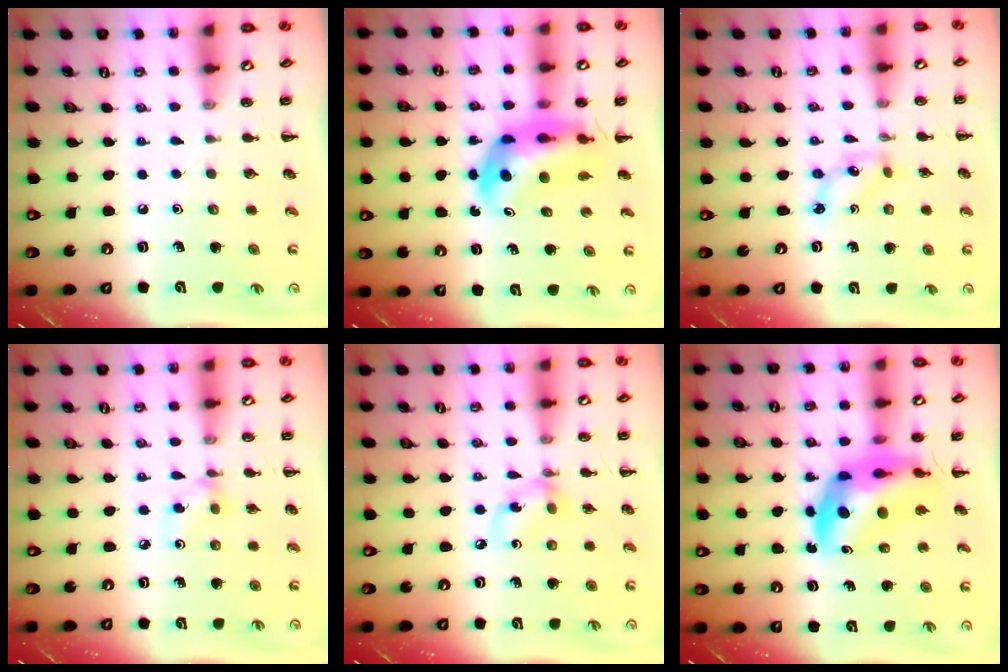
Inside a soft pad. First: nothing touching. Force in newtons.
{"total": 7.2, "press": 6.8, "slide": 2.4}
{"total": 2.8, "press": 2.7, "slide": 0.7}
{"total": 3.0, "press": 2.8, "slide": 1.2}
{"total": 5.6, "press": 5.6, "slide": 0.5}
{"total": 13.2, "press": 12.7, "slide": 3.7}